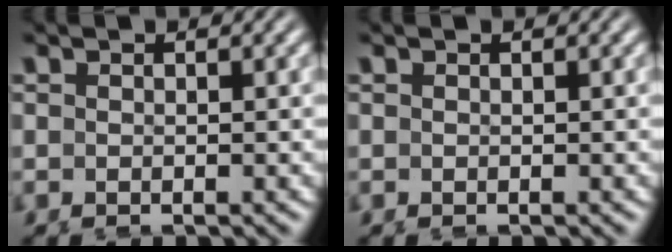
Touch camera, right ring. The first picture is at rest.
{"total": 0.0}